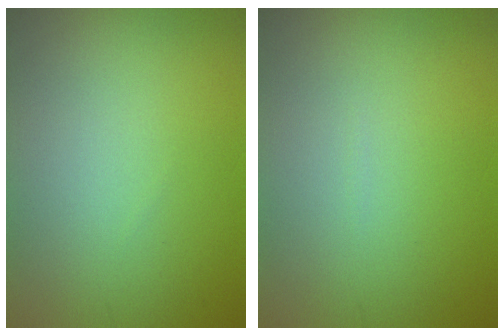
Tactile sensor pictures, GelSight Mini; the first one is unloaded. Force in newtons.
{"total": 0.0}